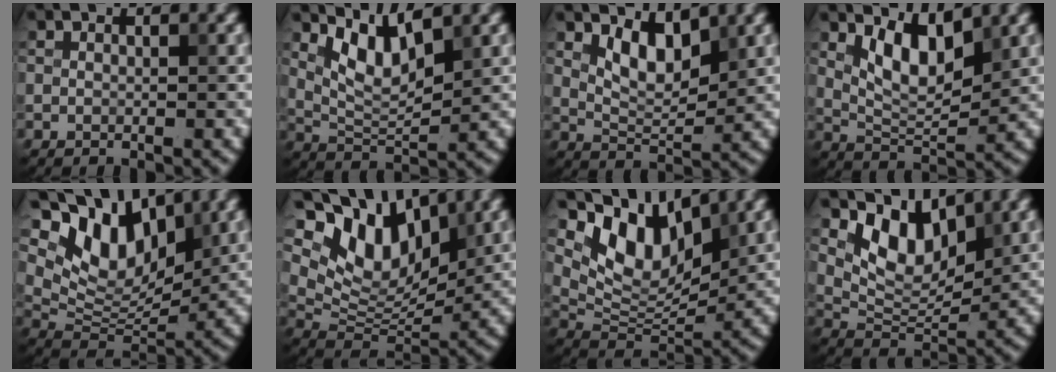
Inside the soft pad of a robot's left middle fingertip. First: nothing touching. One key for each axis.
{"total": 4.4, "fx": 2.5, "fy": 1.5, "fz": 3.3, "tx": -0.072, "ty": -0.008, "tz": 0.052}
{"total": 3.7, "fx": 2.0, "fy": 1.6, "fz": 2.7, "tx": -0.052, "ty": -0.007, "tz": 0.038}
{"total": 4.7, "fx": 2.2, "fy": 2.0, "fz": 3.7, "tx": -0.072, "ty": -0.008, "tz": 0.043}
{"total": 9.5, "fx": 4.9, "fy": 5.4, "fz": 6.0, "tx": -0.105, "ty": -0.002, "tz": 0.084}
{"total": 10.1, "fx": 5.3, "fy": 5.6, "fz": 6.5, "tx": -0.122, "ty": -0.002, "tz": 0.094}
{"total": 7.9, "fx": 4.7, "fy": 4.0, "fz": 4.9, "tx": -0.087, "ty": -0.004, "tz": 0.082}
{"total": 5.9, "fx": 3.2, "fy": 3.2, "fz": 3.8, "tx": -0.068, "ty": -0.013, "tz": 0.054}